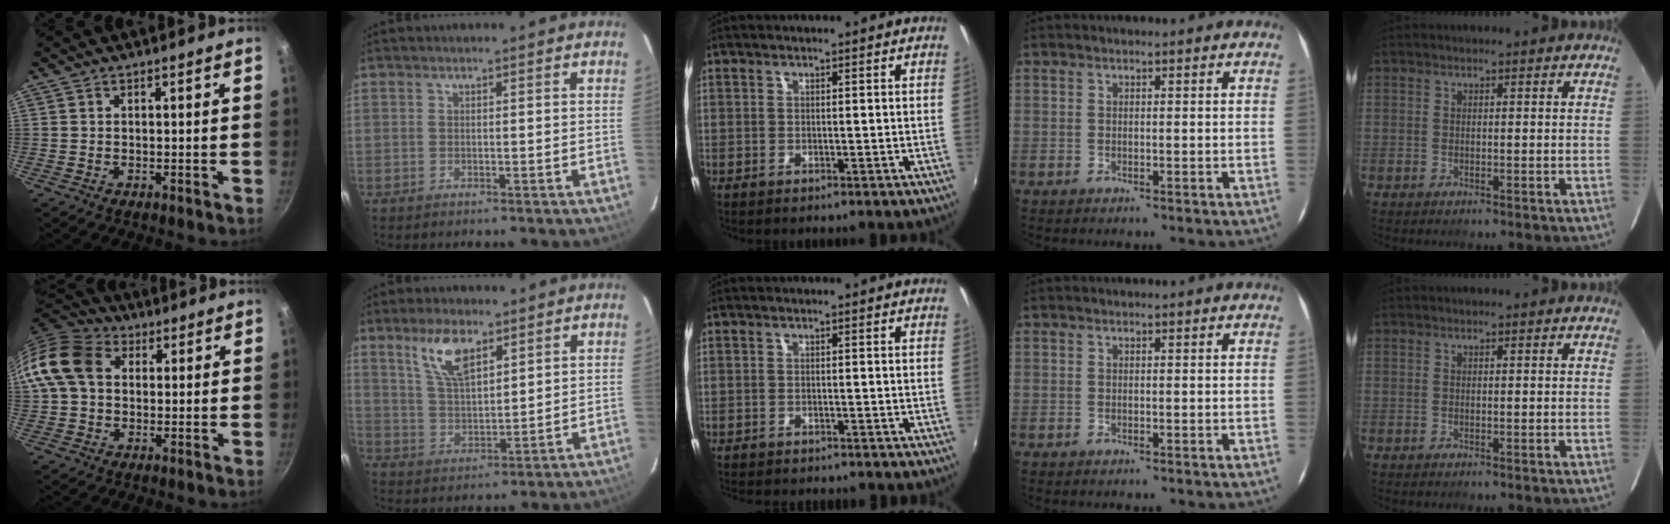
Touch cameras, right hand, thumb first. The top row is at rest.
{"thumb": {"total": 11.9, "force": [1.7, 9.2, 7.4], "torque": [-0.123, 0.025, 0.014]}, "index": {"total": 9.0, "force": [5.4, 3.6, 6.2], "torque": [-0.118, 0.009, 0.111]}, "middle": {"total": 4.7, "force": [-4.3, 1.0, 1.5], "torque": [-0.039, -0.015, -0.065]}}